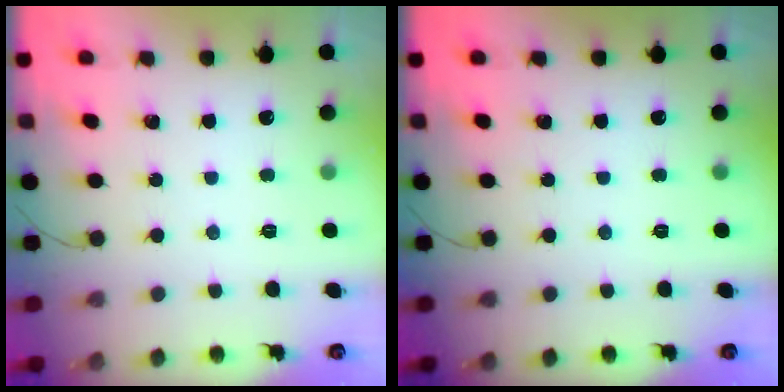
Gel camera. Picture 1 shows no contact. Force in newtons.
{"total": 0.0}